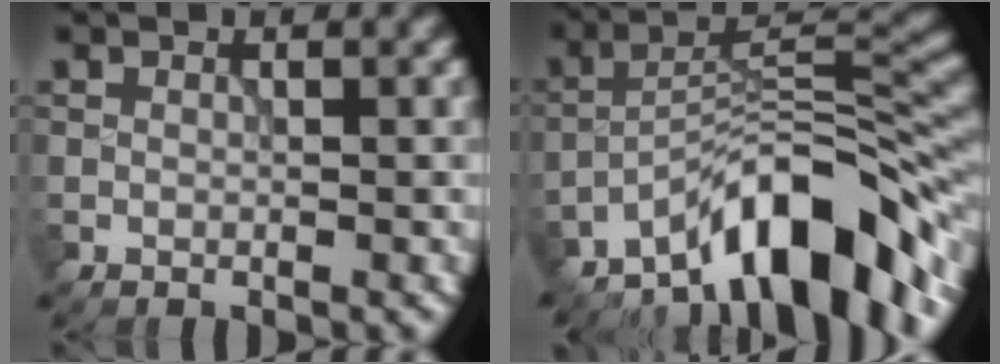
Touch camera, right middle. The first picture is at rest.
{"total": 11.4, "force": [-8.0, 3.3, 7.4], "torque": [-0.098, 0.018, -0.152]}